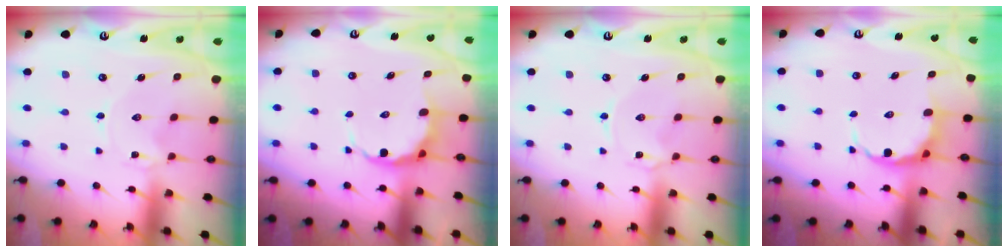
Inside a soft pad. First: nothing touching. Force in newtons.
{"total": 6.1, "press": 5.9, "slide": 1.9}
{"total": 0.5, "press": 0.5, "slide": 0.1}
{"total": 7.6, "press": 7.4, "slide": 1.7}